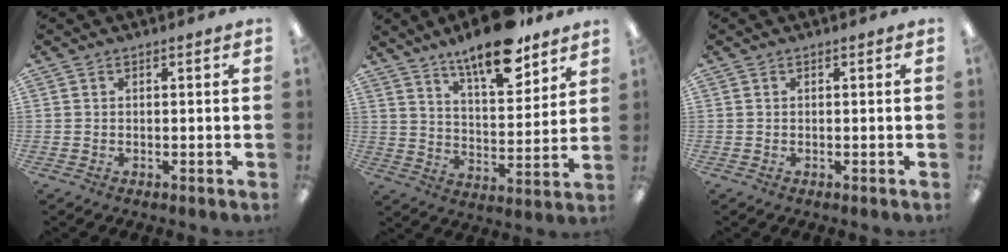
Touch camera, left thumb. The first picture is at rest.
{"total": 14.6, "force": [11.7, 4.1, 7.8], "torque": [-0.119, -0.074, 0.199]}
{"total": 0.0}